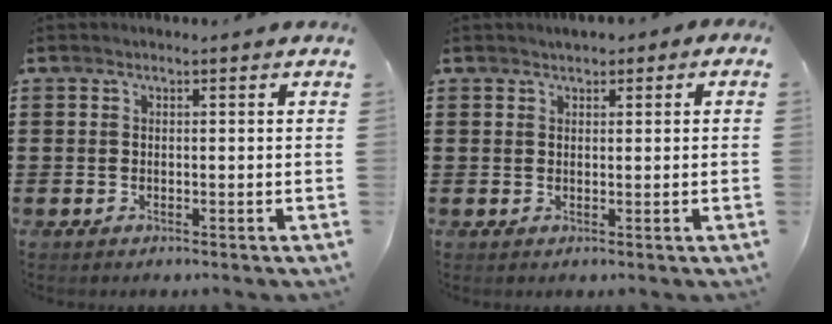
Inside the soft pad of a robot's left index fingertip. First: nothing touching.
{"total": 1.0, "force": [0.7, 0.6, 0.4], "torque": [-0.009, 0.006, 0.013]}